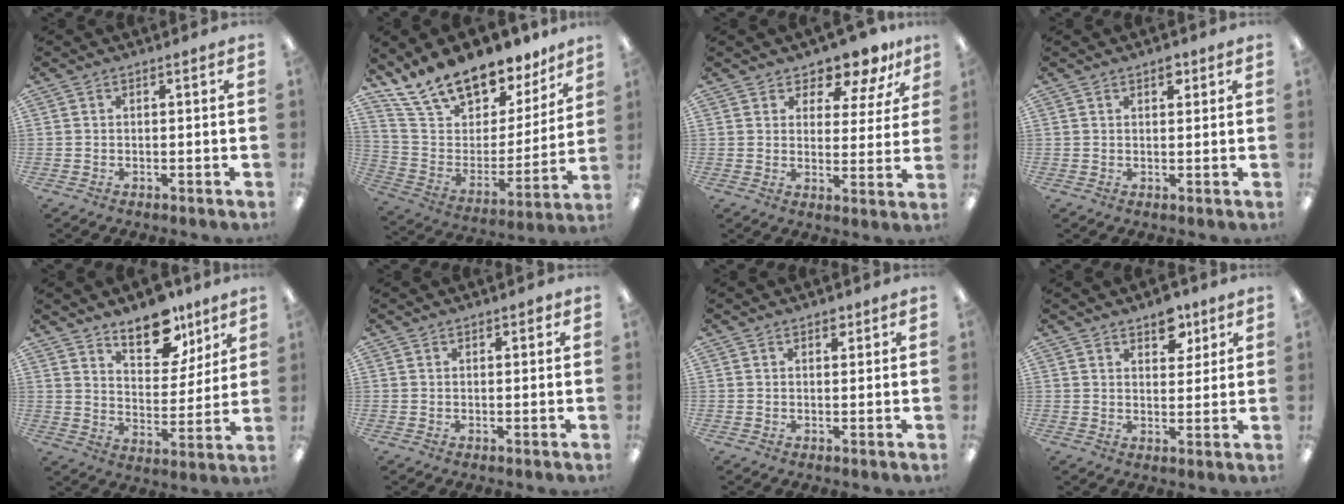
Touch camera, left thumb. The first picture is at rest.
{"total": 17.4, "force": [14.7, 7.2, 5.8], "torque": [-0.114, -0.118, 0.267]}
{"total": 8.0, "force": [7.2, 2.7, 2.2], "torque": [-0.038, -0.055, 0.129]}
{"total": 2.8, "force": [1.8, 1.5, 1.5], "torque": [-0.007, -0.006, 0.027]}
{"total": 13.4, "force": [10.3, 6.4, 5.8], "torque": [-0.077, -0.063, 0.185]}
{"total": 1.2, "force": [0.9, 0.7, 0.5], "torque": [-0.010, 0.003, 0.016]}
{"total": 2.2, "force": [1.5, 1.2, 1.0], "torque": [-0.005, -0.004, 0.024]}
{"total": 6.7, "force": [4.7, 3.7, 2.9], "torque": [-0.015, -0.025, 0.076]}